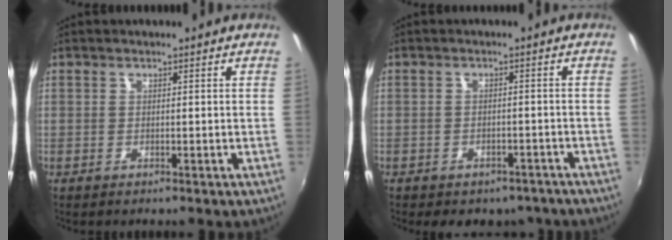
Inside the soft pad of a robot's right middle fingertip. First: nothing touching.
{"total": 8.9, "force": [-6.8, 4.8, 3.3], "torque": [-0.073, -0.007, -0.076]}